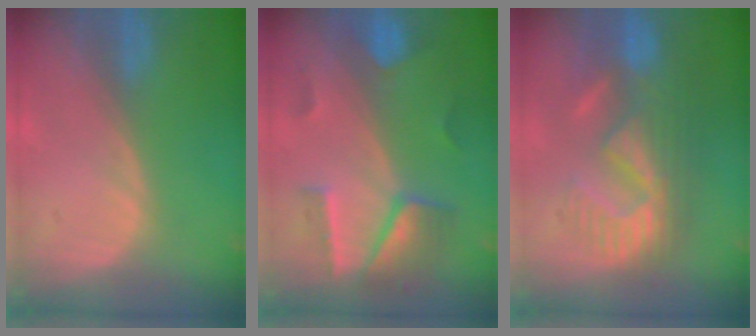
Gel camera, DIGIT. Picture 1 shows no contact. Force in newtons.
{"total": 6.9, "press": 6.9, "slide": 0.7}
{"total": 10.4, "press": 9.6, "slide": 3.8}